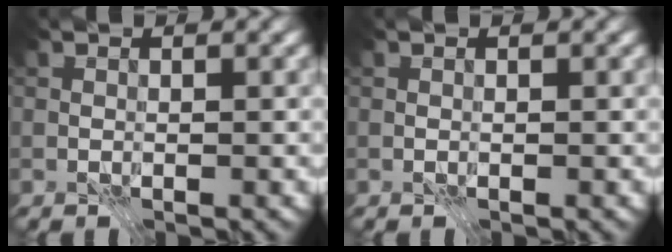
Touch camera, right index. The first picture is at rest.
{"total": 0.0}